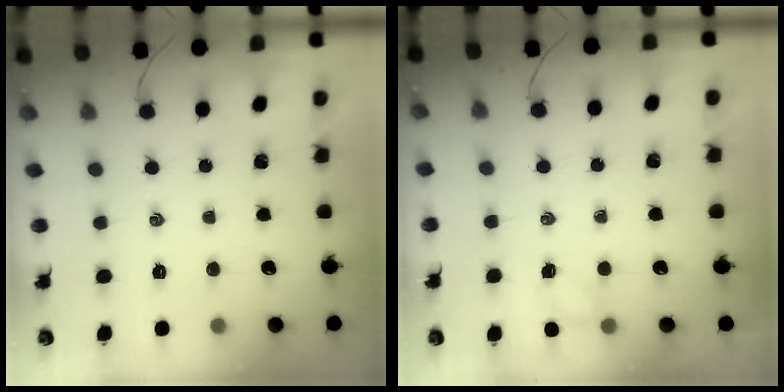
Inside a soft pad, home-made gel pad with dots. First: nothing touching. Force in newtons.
{"total": 2.7, "press": 2.5, "slide": 0.8}